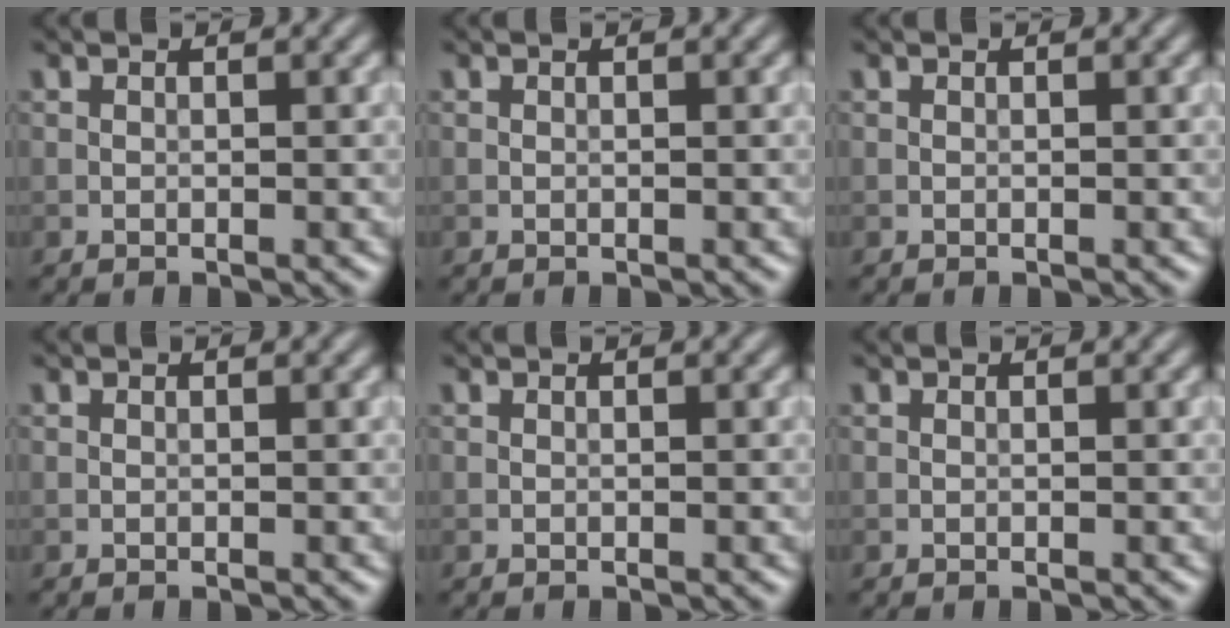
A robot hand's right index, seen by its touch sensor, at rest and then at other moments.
{"total": 0.0}
{"total": 0.0}
{"total": 0.0}
{"total": 0.0}
{"total": 0.0}